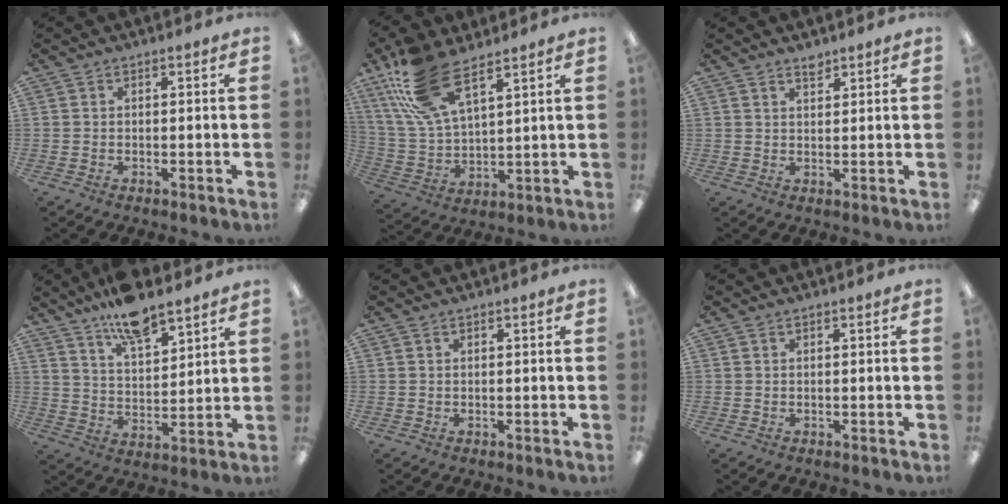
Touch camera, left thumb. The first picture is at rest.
{"total": 17.4, "force": [10.8, 7.3, 11.5], "torque": [-0.253, -0.030, 0.196]}
{"total": 2.2, "force": [2.0, 0.6, 0.6], "torque": [-0.006, -0.007, 0.037]}
{"total": 11.0, "force": [9.0, 3.6, 5.2], "torque": [-0.086, -0.051, 0.160]}
{"total": 0.0}
{"total": 0.0}